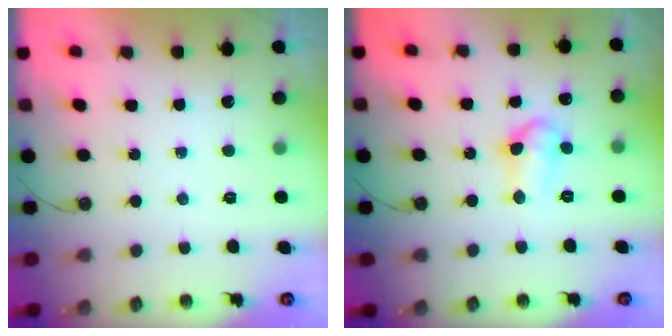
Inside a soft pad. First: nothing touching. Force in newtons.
{"total": 8.1, "press": 8.0, "slide": 0.8}